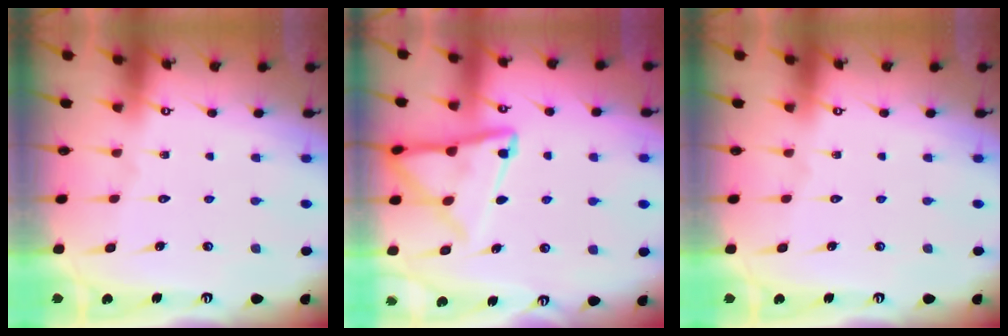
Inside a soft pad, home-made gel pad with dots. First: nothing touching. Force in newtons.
{"total": 12.4, "press": 12.3, "slide": 1.2}
{"total": 0.0}